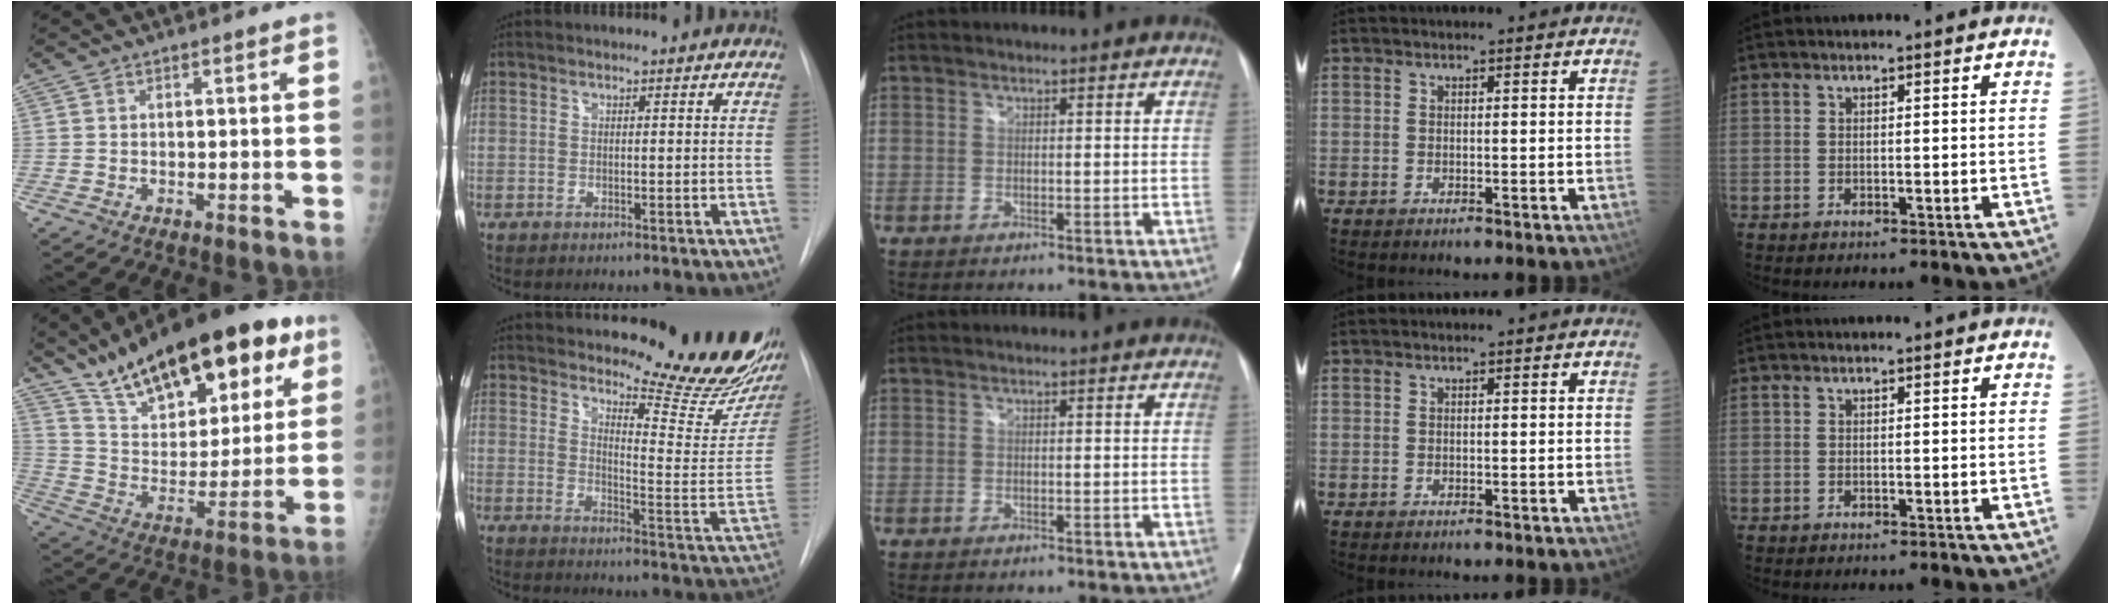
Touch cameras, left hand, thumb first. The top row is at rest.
{"thumb": {"total": 28.2, "force": [17.5, 12.0, 18.6], "torque": [-0.253, -0.038, 0.279]}, "index": {"total": 19.8, "force": [17.3, 2.9, 9.2], "torque": [-0.121, -0.103, 0.208]}}